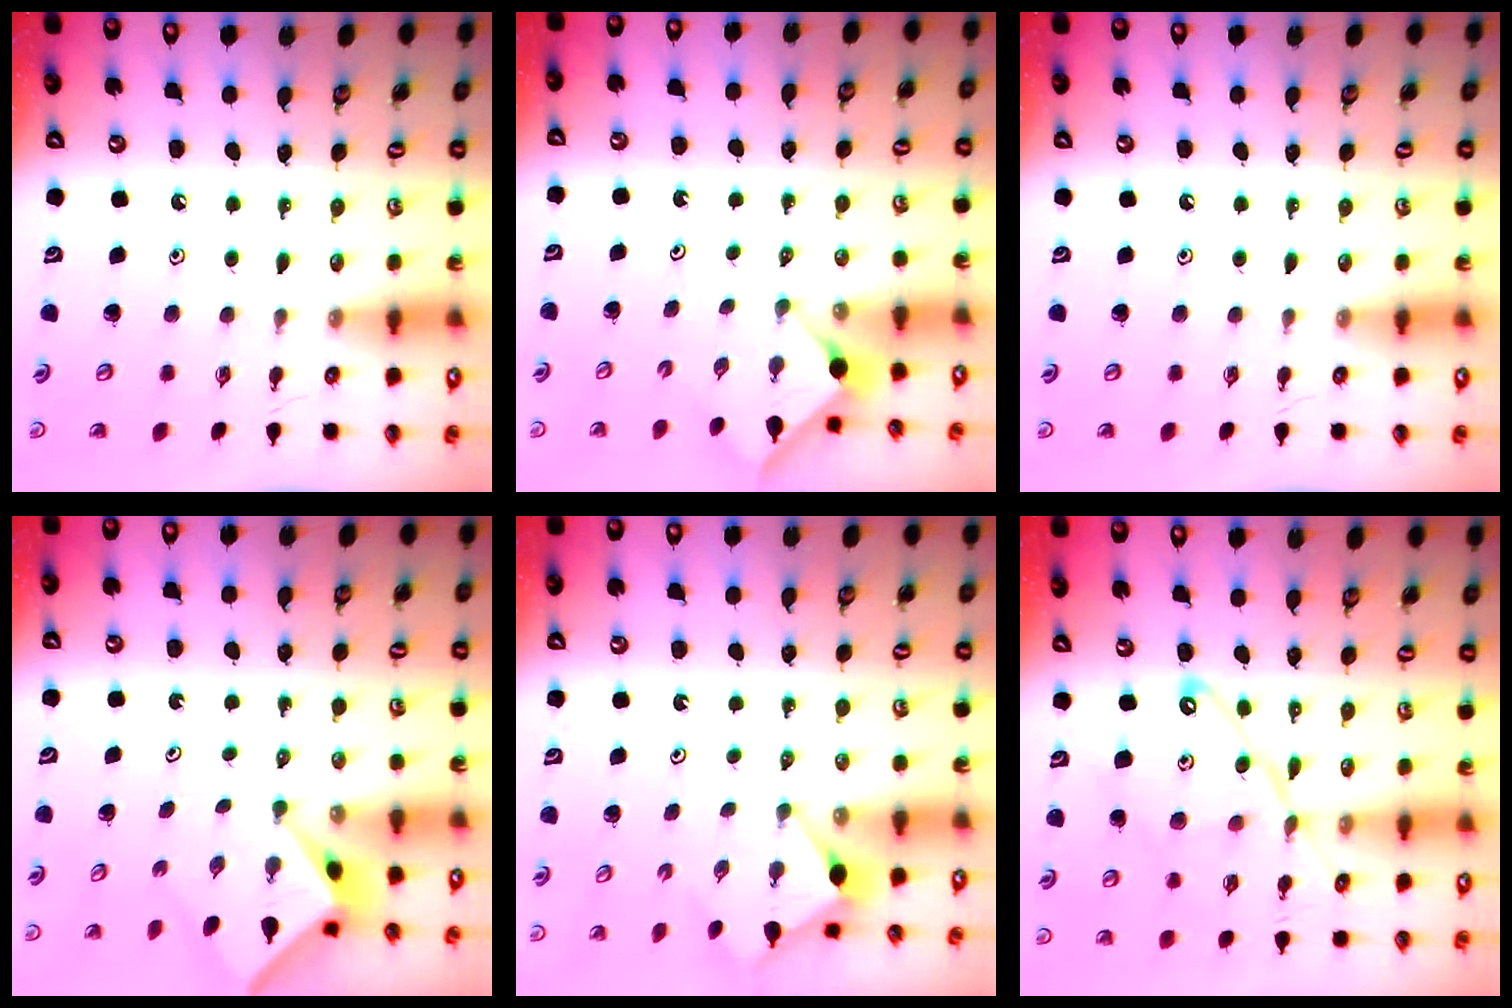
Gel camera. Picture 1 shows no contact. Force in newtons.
{"total": 2.8, "press": 2.8, "slide": 0.4}
{"total": 0.0}
{"total": 2.4, "press": 2.3, "slide": 0.3}
{"total": 3.2, "press": 3.2, "slide": 0.4}
{"total": 16.0, "press": 15.9, "slide": 1.6}